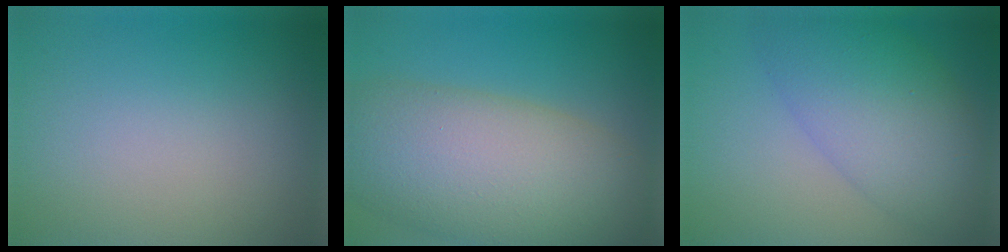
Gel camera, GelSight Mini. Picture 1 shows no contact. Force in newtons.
{"total": 12.0, "press": 12.0, "slide": 0.6}
{"total": 7.5, "press": 7.5, "slide": 0.3}